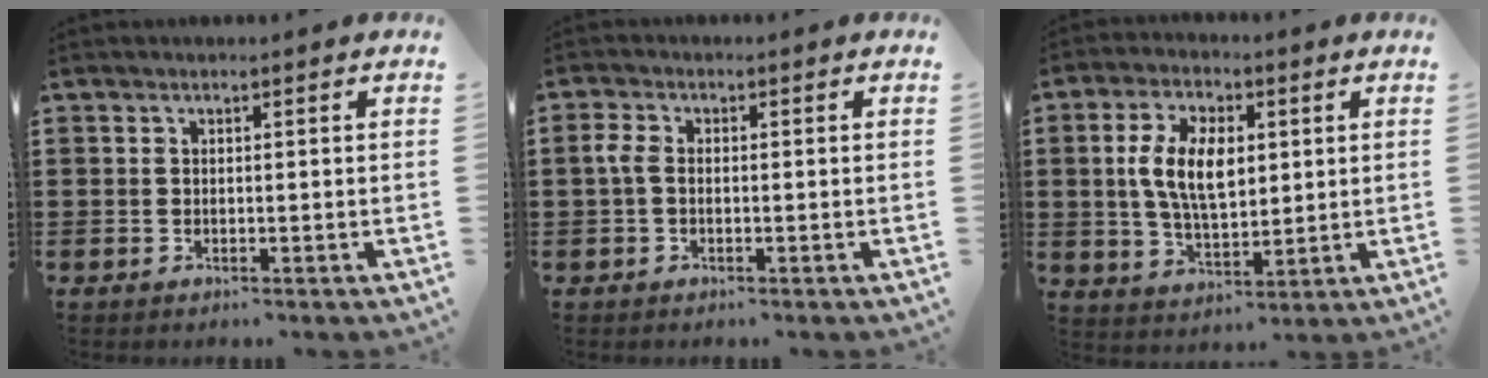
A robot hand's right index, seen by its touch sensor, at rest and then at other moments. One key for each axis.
{"total": 2.3, "fx": -0.4, "fy": 1.3, "fz": 1.9, "tx": -0.054, "ty": -0.003, "tz": -0.011}
{"total": 8.9, "fx": 1.5, "fy": 4.5, "fz": 7.6, "tx": -0.162, "ty": 0.010, "tz": 0.025}